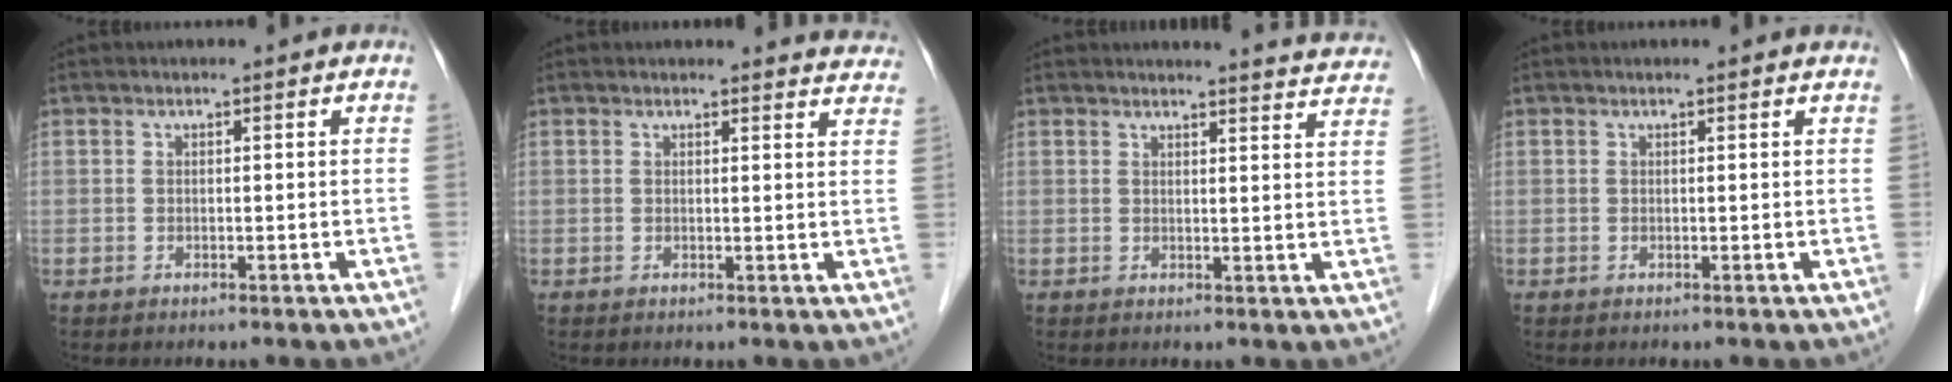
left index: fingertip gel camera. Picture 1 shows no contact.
{"total": 6.0, "force": [5.9, 0.9, 0.3], "torque": [0.016, -0.025, 0.033]}
{"total": 10.2, "force": [10.0, 0.4, 1.7], "torque": [-0.006, -0.038, 0.090]}
{"total": 1.7, "force": [1.6, 0.1, 0.5], "torque": [-0.015, 0.008, 0.013]}